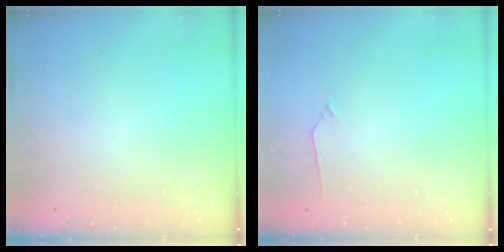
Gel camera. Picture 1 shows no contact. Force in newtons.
{"total": 4.6, "press": 4.5, "slide": 0.7}